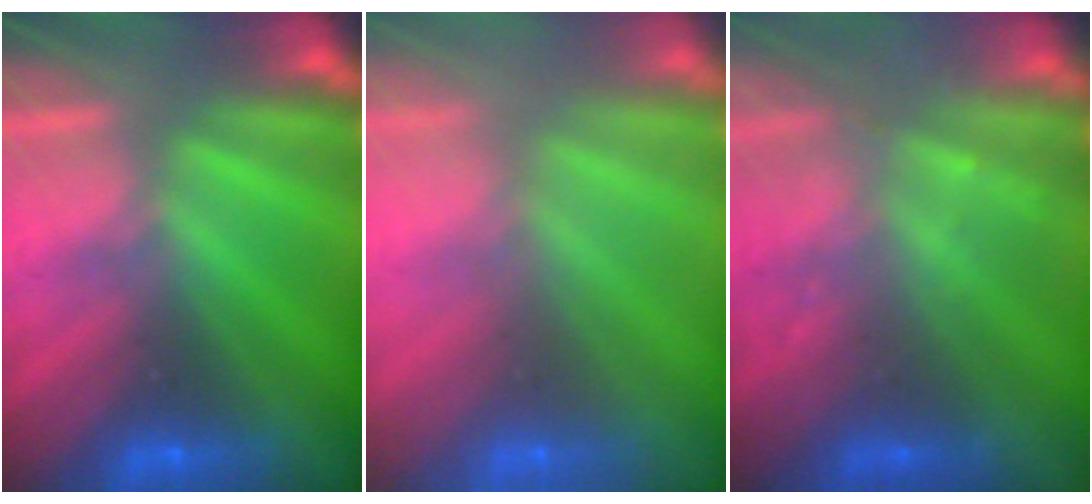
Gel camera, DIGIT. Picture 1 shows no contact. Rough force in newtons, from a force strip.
{"total": 6.9}
{"total": 2.3}